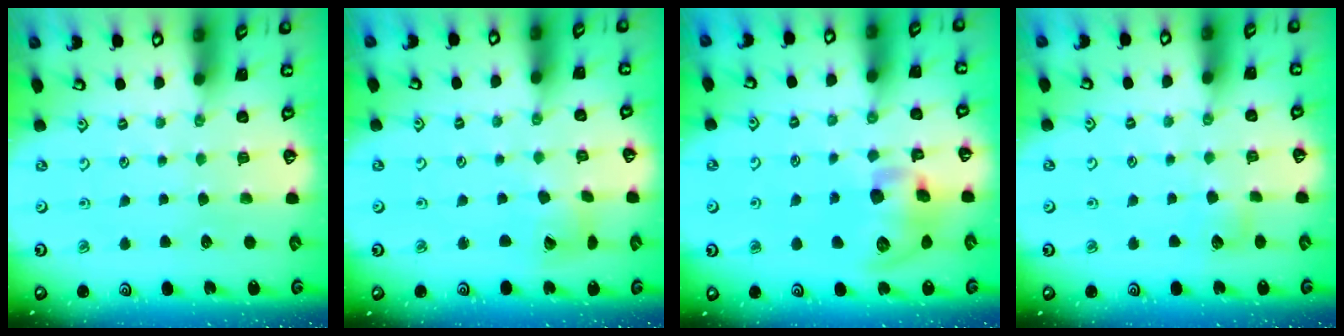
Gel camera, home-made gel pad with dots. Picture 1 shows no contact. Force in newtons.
{"total": 6.4, "press": 6.4, "slide": 0.8}
{"total": 11.9, "press": 11.8, "slide": 1.8}
{"total": 5.1, "press": 5.1, "slide": 0.6}